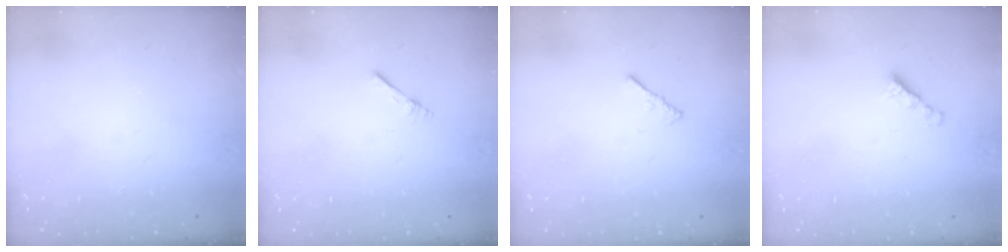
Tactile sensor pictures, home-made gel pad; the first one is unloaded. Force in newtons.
{"total": 2.2, "press": 2.1, "slide": 0.3}
{"total": 1.5, "press": 1.4, "slide": 0.4}
{"total": 2.7, "press": 2.6, "slide": 0.7}